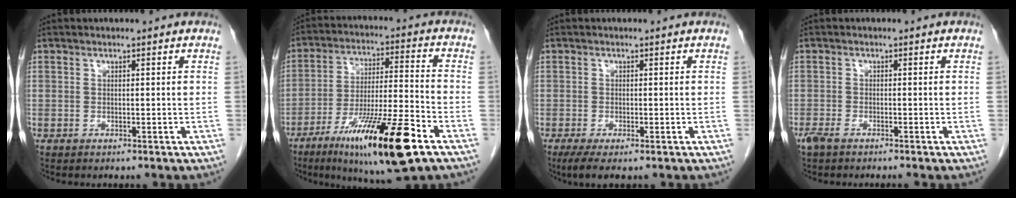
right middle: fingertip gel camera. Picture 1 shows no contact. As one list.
[{"total": 18.3, "force": [-10.1, 1.5, 15.2], "torque": [-0.251, -0.035, -0.168]}, {"total": 4.1, "force": [-2.5, 1.1, 3.0], "torque": [-0.054, -0.011, -0.039]}, {"total": 2.3, "force": [-1.8, 0.4, 1.3], "torque": [-0.025, -0.004, -0.033]}]